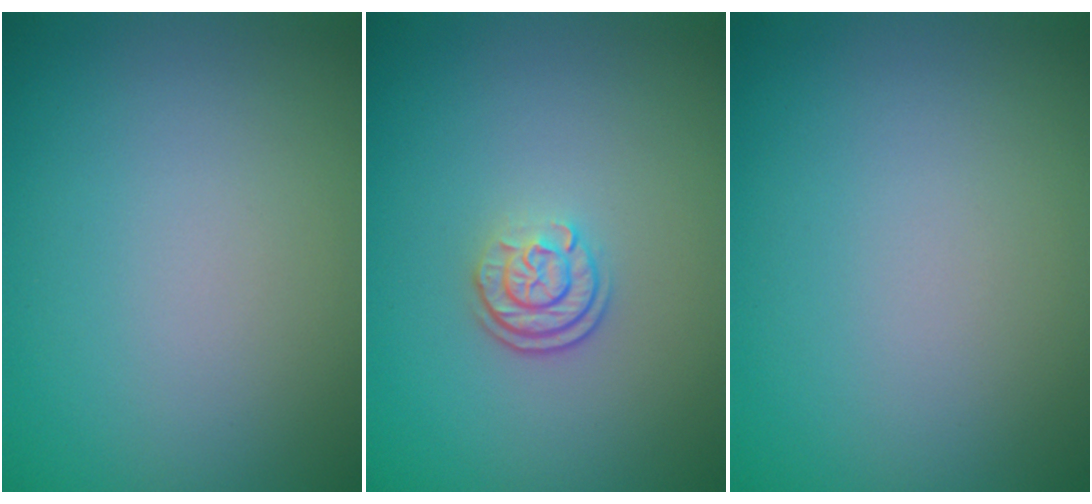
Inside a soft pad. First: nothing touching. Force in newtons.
{"total": 2.1, "press": 1.8, "slide": 1.2}
{"total": 0.0}